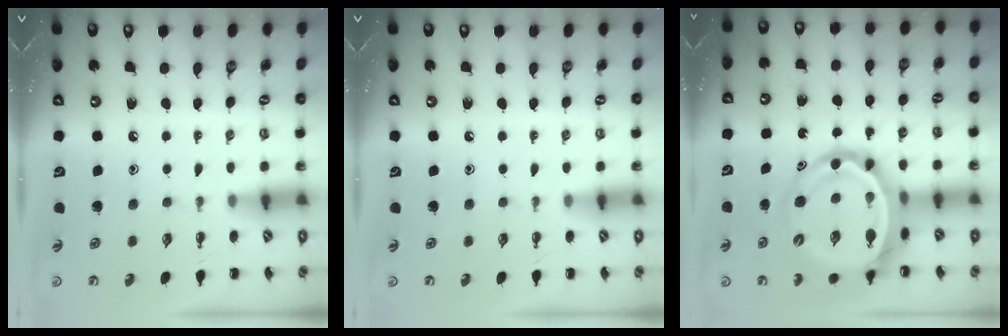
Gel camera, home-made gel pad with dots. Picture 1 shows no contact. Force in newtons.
{"total": 0.0}
{"total": 14.7, "press": 14.2, "slide": 3.9}